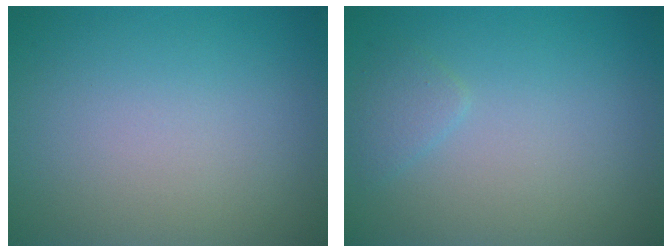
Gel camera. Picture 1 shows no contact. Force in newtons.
{"total": 1.2, "press": 1.2, "slide": 0.1}